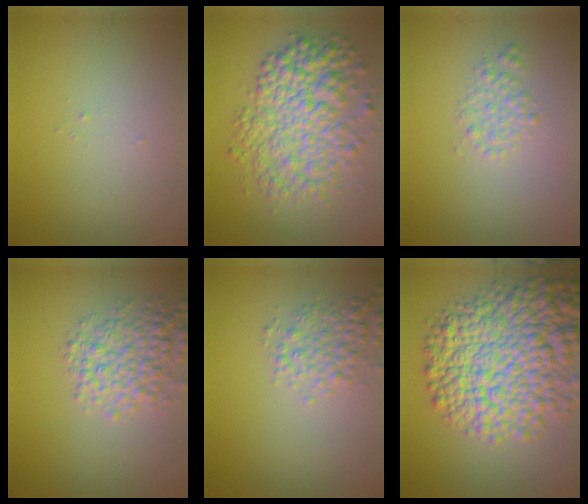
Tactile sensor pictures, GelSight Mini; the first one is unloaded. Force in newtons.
{"total": 7.4, "press": 7.4, "slide": 0.1}
{"total": 1.6, "press": 1.6, "slide": 0.1}
{"total": 4.1, "press": 4.1, "slide": 0.1}
{"total": 2.7, "press": 2.7, "slide": 0.0}
{"total": 12.3, "press": 12.3, "slide": 0.5}